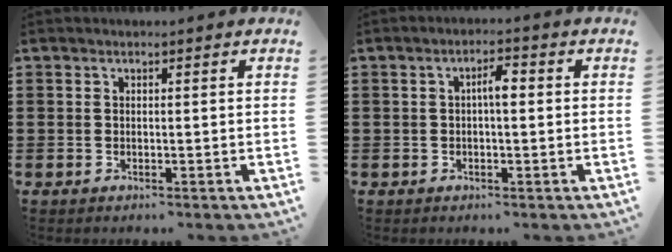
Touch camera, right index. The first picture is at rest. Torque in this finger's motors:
{"motor_torque": [0.77, -0.31, 0.11, 0.07]}